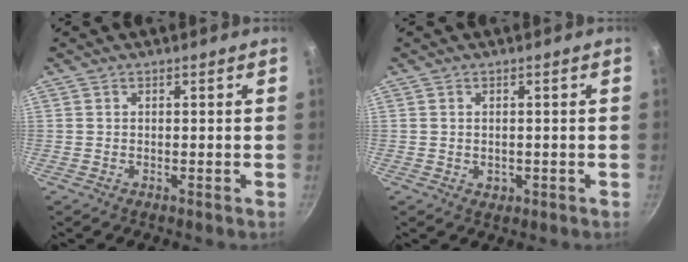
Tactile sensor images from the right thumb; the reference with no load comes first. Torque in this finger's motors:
{"motor_torque": [-0.33, 0.10, -0.17, 0.03, -0.02]}